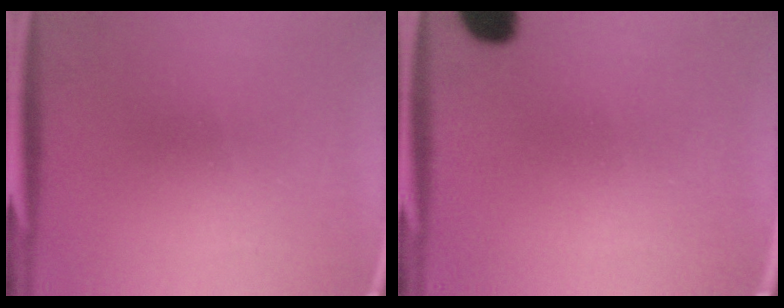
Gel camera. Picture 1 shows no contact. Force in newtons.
{"total": 6.4}